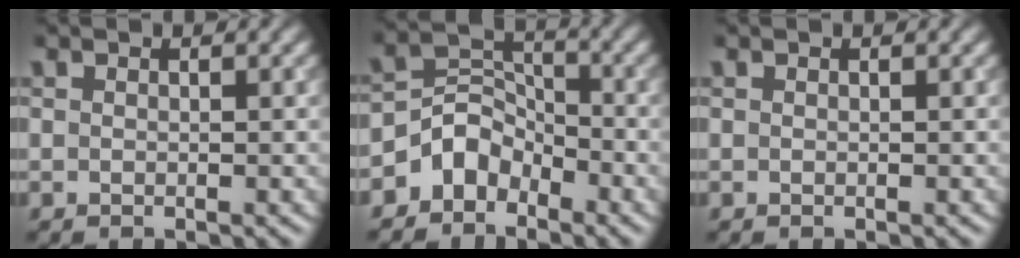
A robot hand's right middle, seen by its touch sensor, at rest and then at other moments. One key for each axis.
{"total": 3.6, "fx": -2.5, "fy": 2.4, "fz": 0.9, "tx": -0.007, "ty": 0.010, "tz": -0.054}
{"total": 0.0}